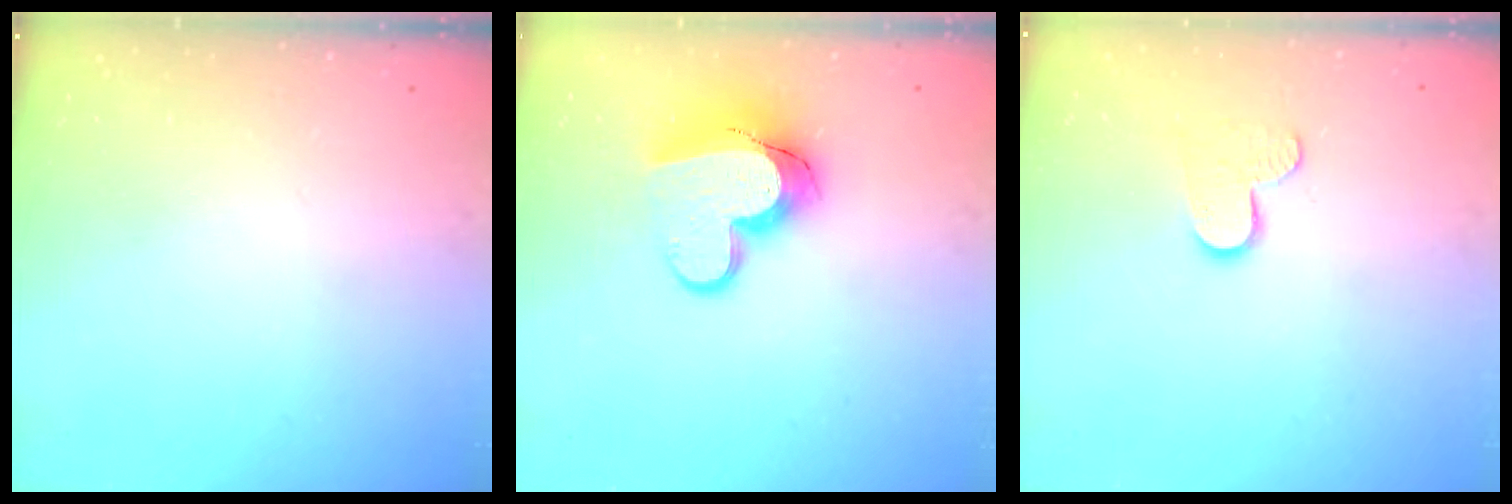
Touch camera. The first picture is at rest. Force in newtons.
{"total": 13.4, "press": 13.4, "slide": 1.1}
{"total": 7.8, "press": 7.7, "slide": 0.6}